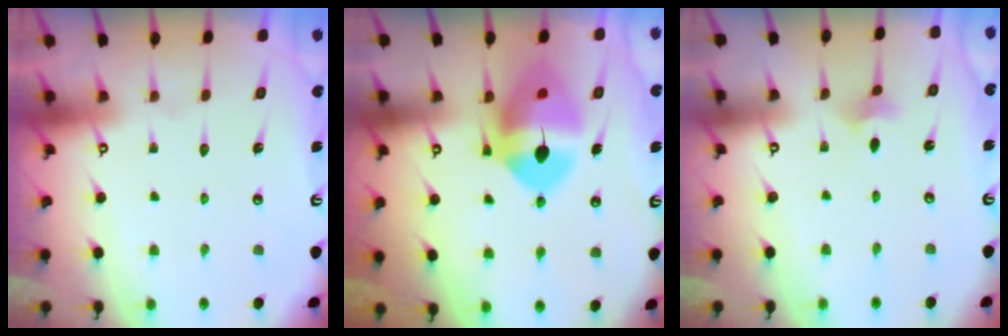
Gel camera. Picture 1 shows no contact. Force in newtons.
{"total": 13.1, "press": 12.9, "slide": 2.1}
{"total": 2.3, "press": 2.2, "slide": 0.5}